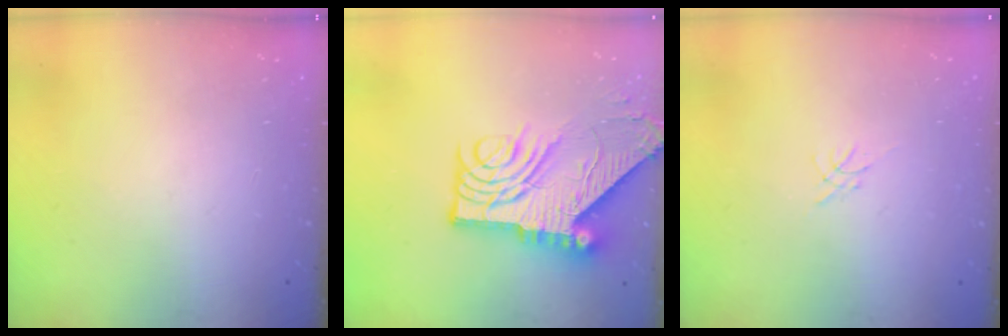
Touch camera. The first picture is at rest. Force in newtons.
{"total": 15.2, "press": 15.1, "slide": 1.6}
{"total": 0.0}